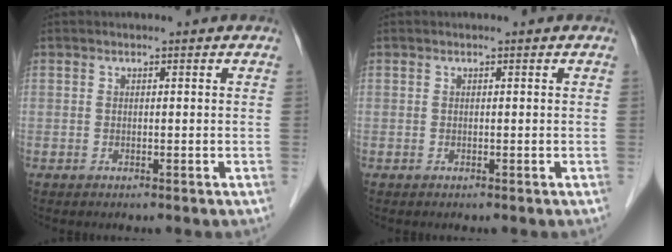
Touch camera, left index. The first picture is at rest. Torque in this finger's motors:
{"motor_torque": [-0.04, 0.04, 0.00, 0.00]}